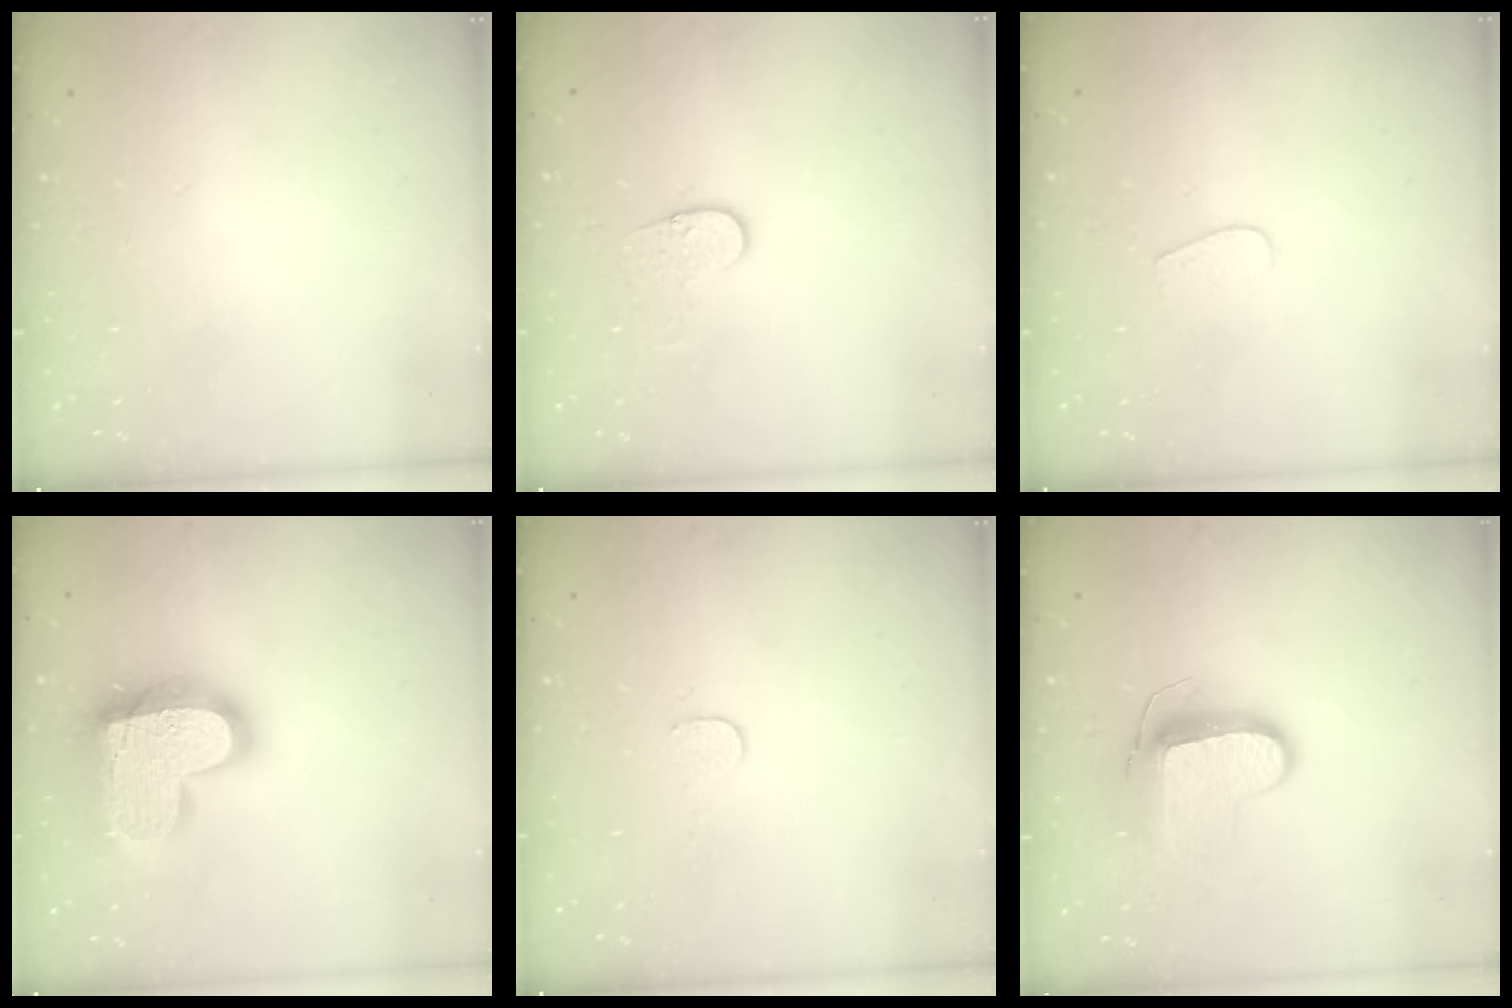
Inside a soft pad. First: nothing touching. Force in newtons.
{"total": 5.8, "press": 5.7, "slide": 0.4}
{"total": 3.7, "press": 3.7, "slide": 0.3}
{"total": 21.5, "press": 21.5, "slide": 1.6}
{"total": 2.7, "press": 2.7, "slide": 0.2}
{"total": 10.3, "press": 10.3, "slide": 1.0}